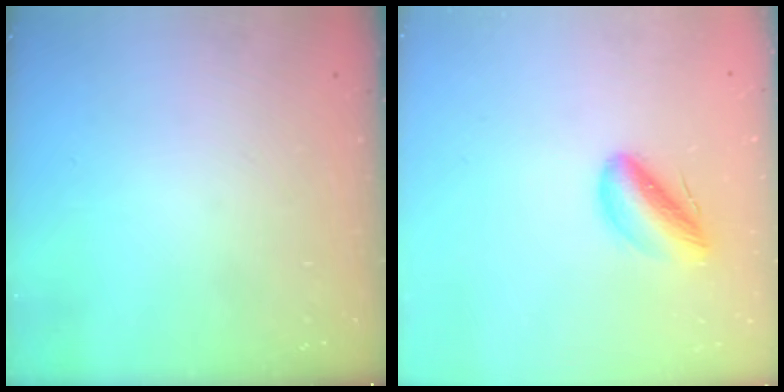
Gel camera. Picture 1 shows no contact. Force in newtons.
{"total": 8.8, "press": 8.6, "slide": 1.5}